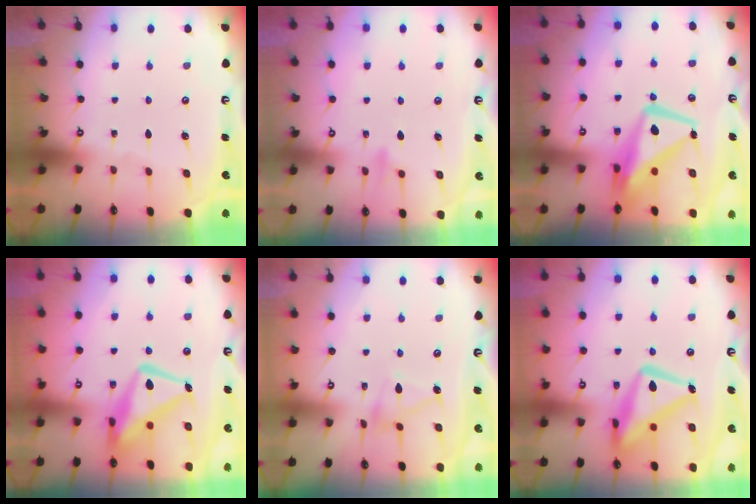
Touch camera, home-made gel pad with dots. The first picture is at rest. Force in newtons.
{"total": 7.3, "press": 7.1, "slide": 1.5}
{"total": 11.0, "press": 10.8, "slide": 1.9}
{"total": 15.2, "press": 15.2, "slide": 1.5}
{"total": 8.4, "press": 8.3, "slide": 0.8}
{"total": 18.2, "press": 18.1, "slide": 1.8}